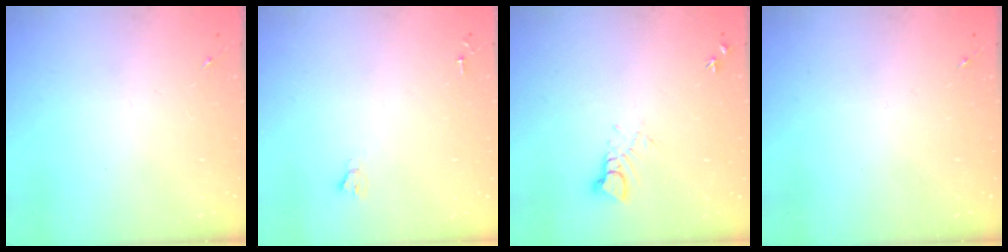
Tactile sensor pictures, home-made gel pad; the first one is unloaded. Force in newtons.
{"total": 1.9, "press": 1.9, "slide": 0.2}
{"total": 3.5, "press": 3.5, "slide": 0.2}
{"total": 0.0}